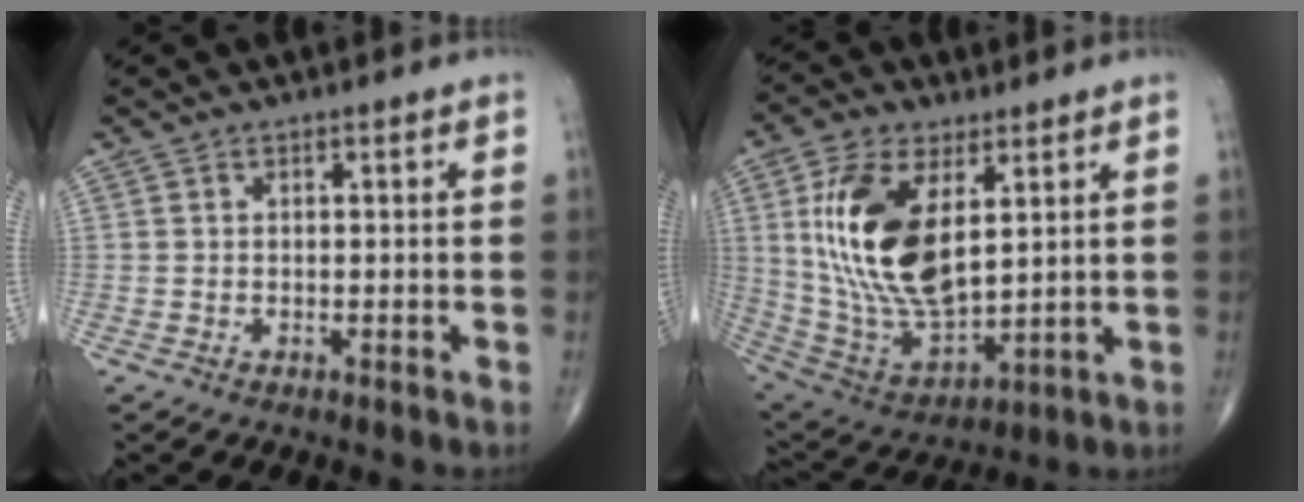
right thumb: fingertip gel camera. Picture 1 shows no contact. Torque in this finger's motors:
{"motor_torque": [2.11, 2.90, 2.15, 0.62, 0.37]}